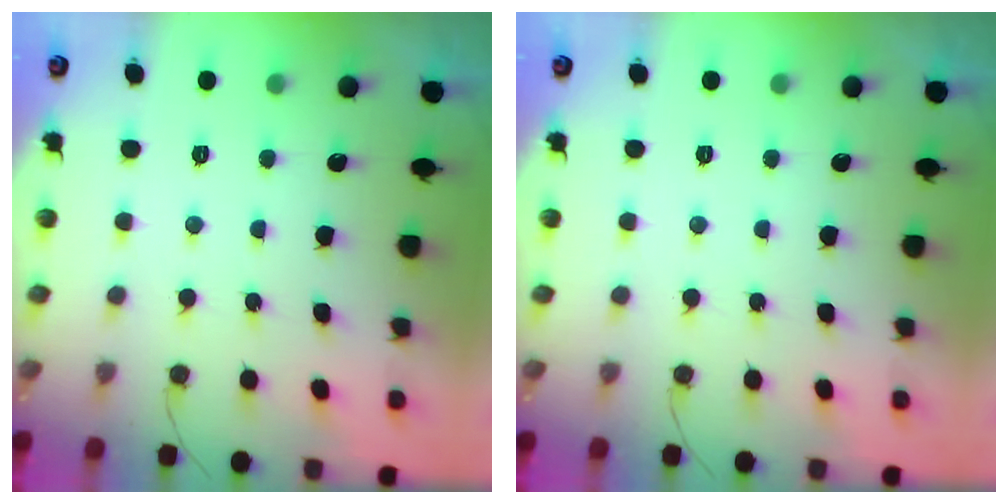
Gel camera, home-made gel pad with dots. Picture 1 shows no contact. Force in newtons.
{"total": 0.0}